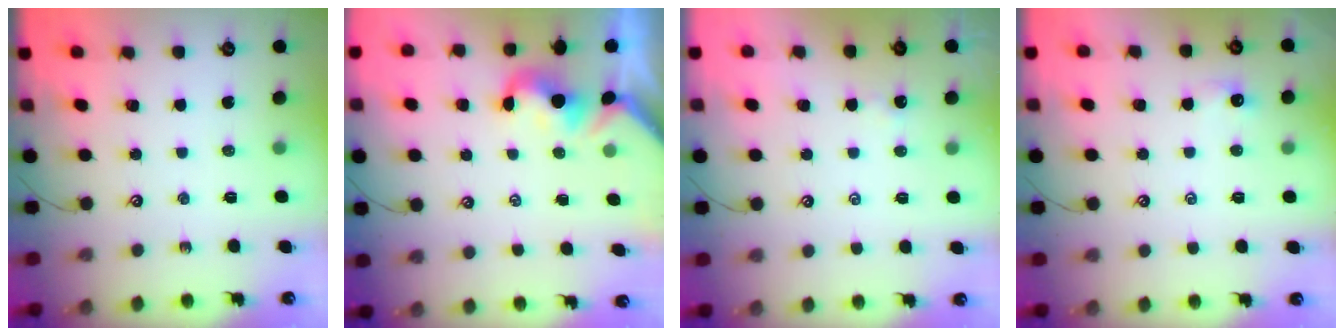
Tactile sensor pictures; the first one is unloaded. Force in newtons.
{"total": 1.2, "press": 1.1, "slide": 0.2}
{"total": 3.2, "press": 3.2, "slide": 0.1}
{"total": 0.7, "press": 0.5, "slide": 0.5}